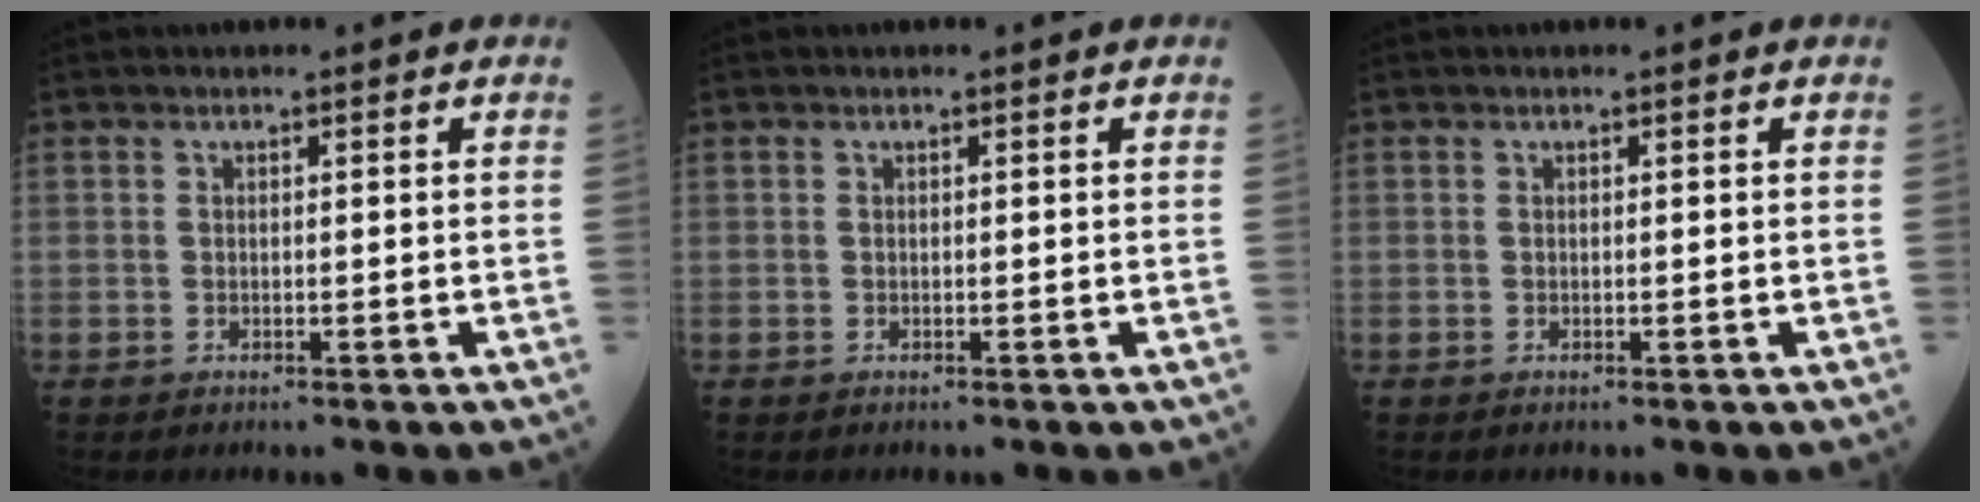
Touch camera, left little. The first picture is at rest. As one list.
[{"total": 0.0}, {"total": 0.0}]